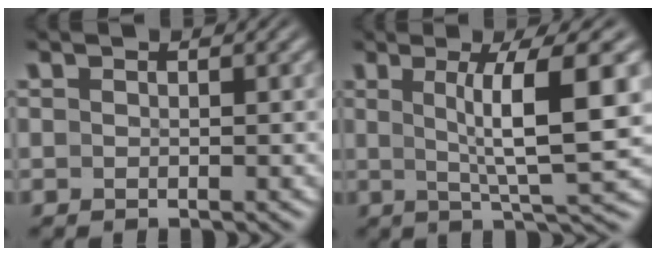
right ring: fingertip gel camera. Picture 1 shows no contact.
{"total": 6.9, "force": [1.3, 0.3, 6.7], "torque": [-0.093, -0.001, 0.025]}